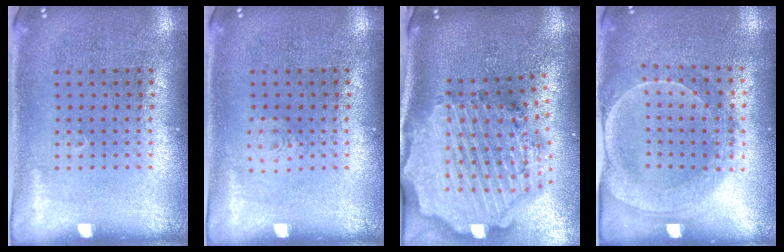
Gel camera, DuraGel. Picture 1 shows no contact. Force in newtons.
{"total": 0.7, "press": 0.7, "slide": 0.1}
{"total": 4.1, "press": 3.4, "slide": 2.3}
{"total": 1.8, "press": 1.8, "slide": 0.5}